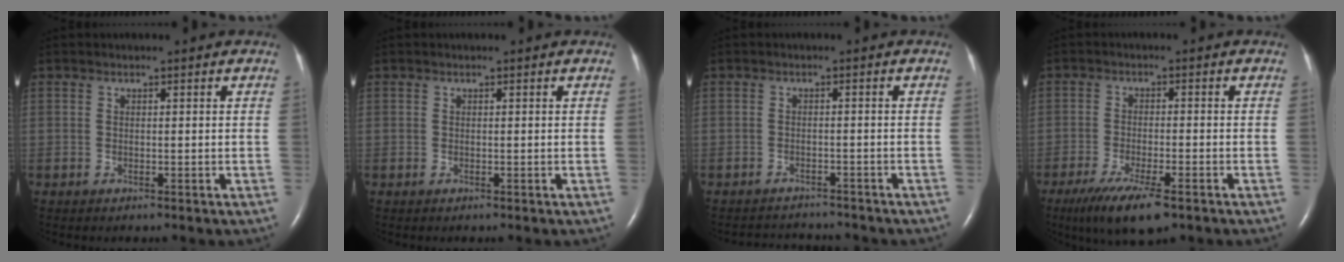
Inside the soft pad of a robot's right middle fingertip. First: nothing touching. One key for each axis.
{"total": 0.0}
{"total": 6.8, "fx": -6.6, "fy": 1.5, "fz": 1.1, "tx": -0.017, "ty": -0.001, "tz": -0.081}
{"total": 8.6, "fx": -5.6, "fy": 1.6, "fz": 6.4, "tx": -0.117, "ty": -0.021, "tz": -0.089}